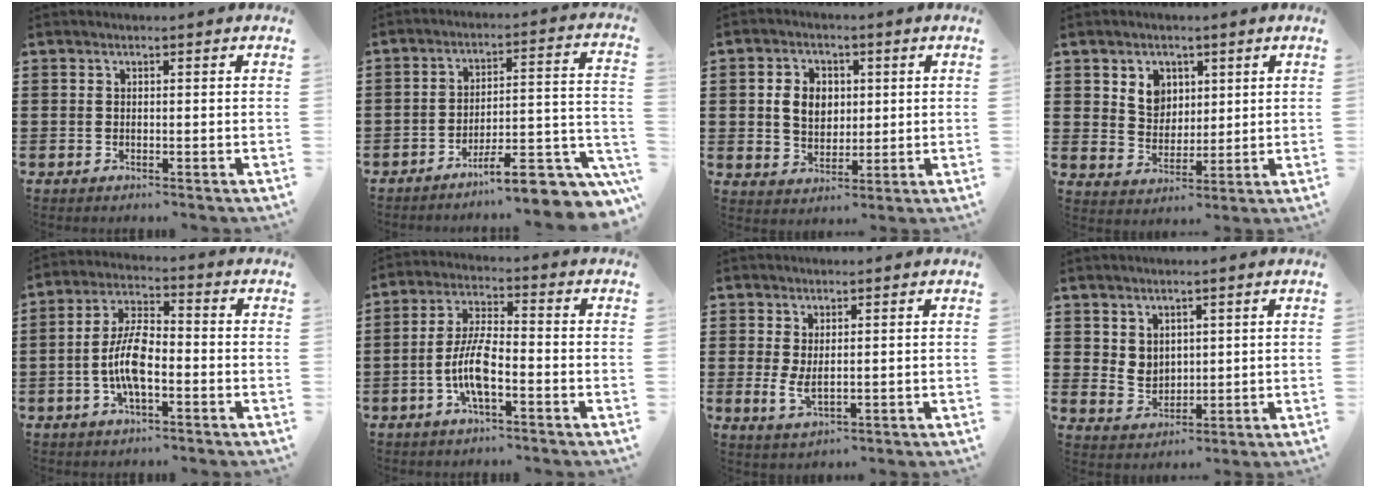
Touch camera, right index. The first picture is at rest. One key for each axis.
{"total": 10.0, "fx": -7.9, "fy": 1.8, "fz": 5.9, "tx": -0.081, "ty": 0.014, "tz": -0.146}
{"total": 5.6, "fx": 0.7, "fy": 4.4, "fz": 3.4, "tx": -0.080, "ty": 0.008, "tz": 0.006}
{"total": 5.2, "fx": 2.3, "fy": 4.4, "fz": 1.6, "tx": -0.043, "ty": 0.013, "tz": 0.040}
{"total": 8.1, "fx": -1.9, "fy": 3.2, "fz": 7.2, "tx": -0.164, "ty": -0.003, "tz": -0.043}
{"total": 7.6, "fx": -2.6, "fy": 2.3, "fz": 6.8, "tx": -0.153, "ty": -0.009, "tz": -0.056}
{"total": 3.3, "fx": 0.7, "fy": 1.3, "fz": 2.9, "tx": -0.065, "ty": -0.001, "tz": 0.012}
{"total": 3.7, "fx": 2.5, "fy": 2.6, "fz": 0.6, "tx": -0.024, "ty": 0.003, "tz": 0.049}